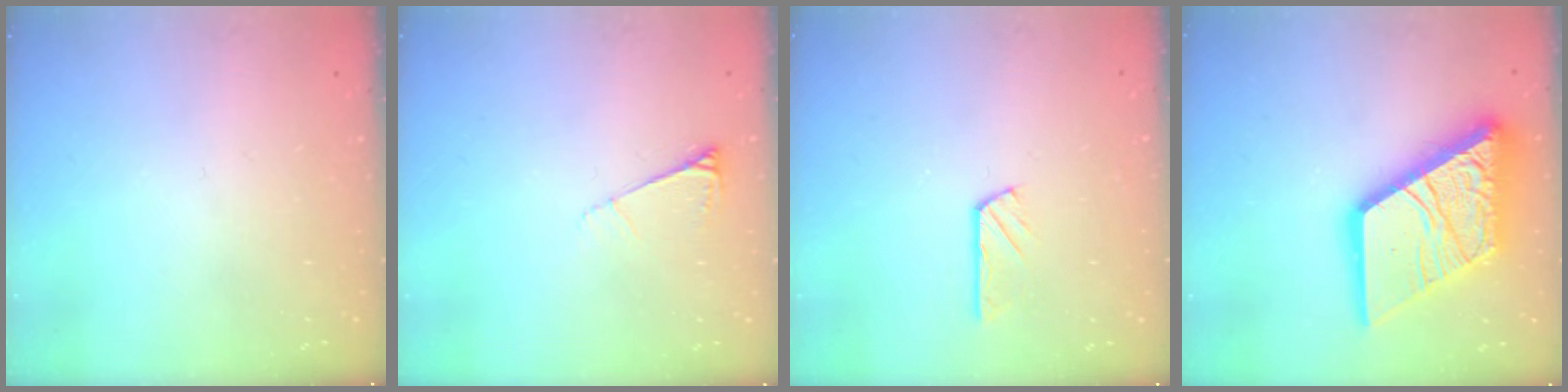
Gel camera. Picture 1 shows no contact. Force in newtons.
{"total": 6.6, "press": 6.6, "slide": 0.4}
{"total": 2.9, "press": 2.9, "slide": 0.2}
{"total": 27.5, "press": 27.4, "slide": 3.2}